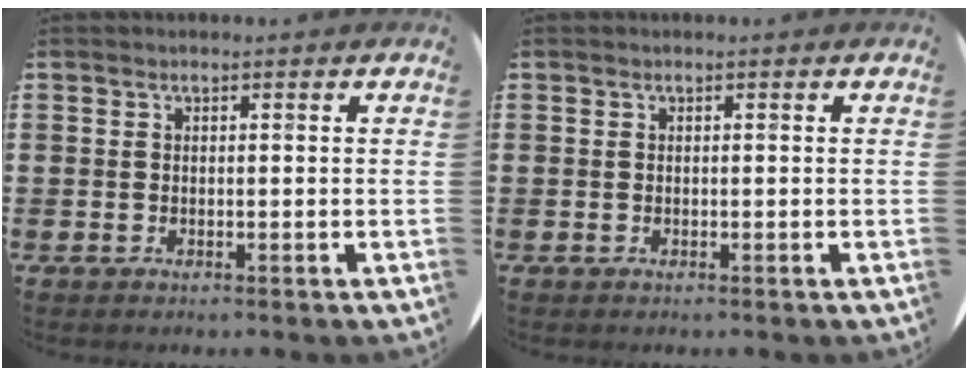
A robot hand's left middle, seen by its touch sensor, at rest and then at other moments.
{"total": 0.0}